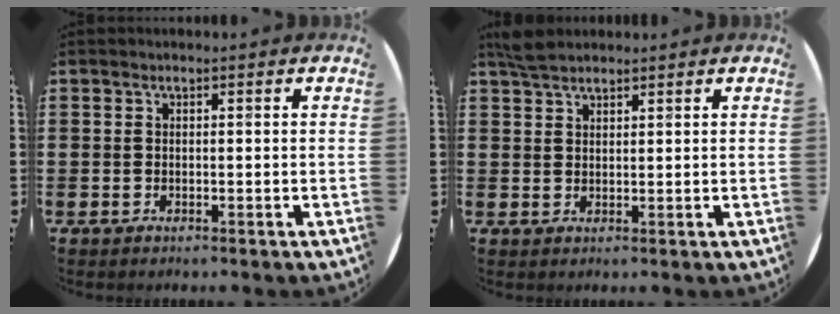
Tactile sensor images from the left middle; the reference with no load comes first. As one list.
[{"total": 2.7, "force": [2.4, 0.8, 0.9], "torque": [-0.024, 0.006, 0.047]}]